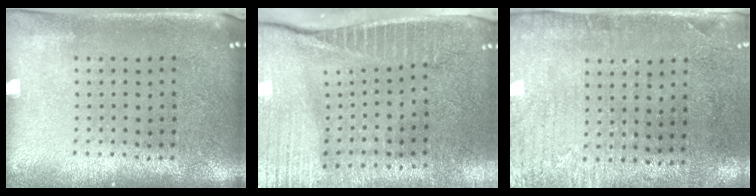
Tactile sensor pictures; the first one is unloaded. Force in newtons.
{"total": 4.1, "press": 3.6, "slide": 1.9}
{"total": 2.9, "press": 2.3, "slide": 1.7}